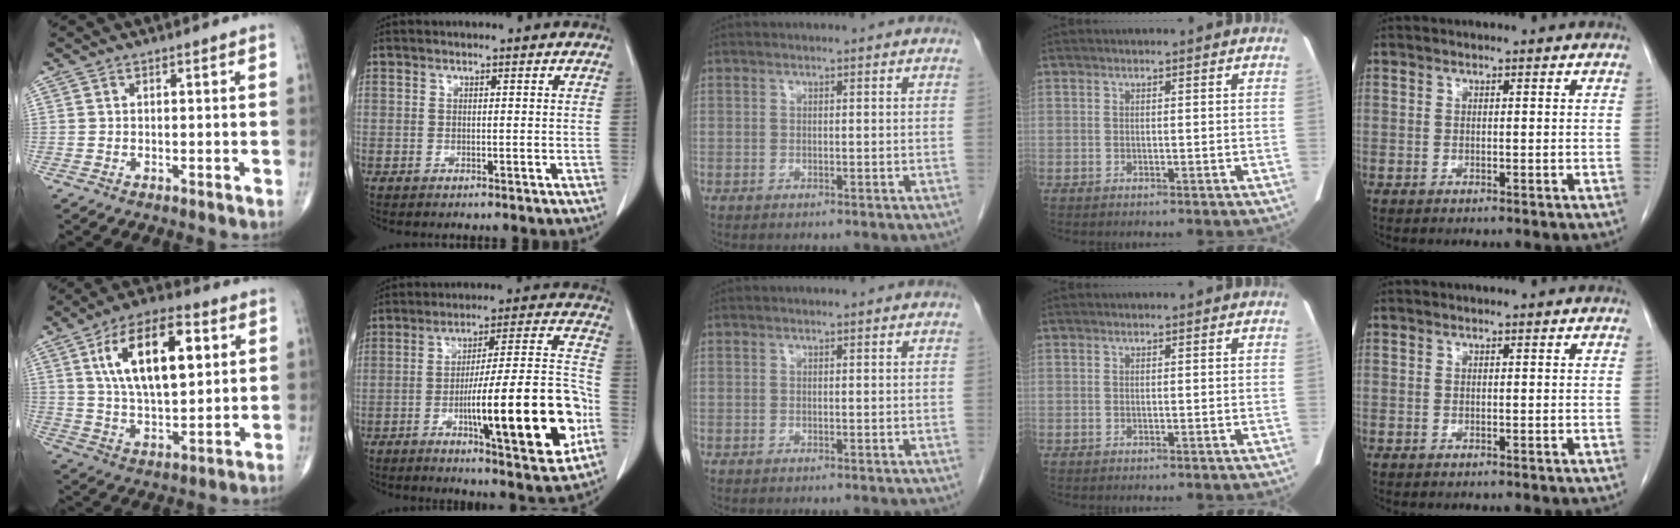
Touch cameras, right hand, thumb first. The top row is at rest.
{"thumb": {"total": 17.9, "force": [5.5, 8.2, 14.9], "torque": [-0.234, -0.008, 0.097]}, "index": {"total": 20.3, "force": [-6.0, 2.2, 19.3], "torque": [-0.262, 0.012, -0.080]}}